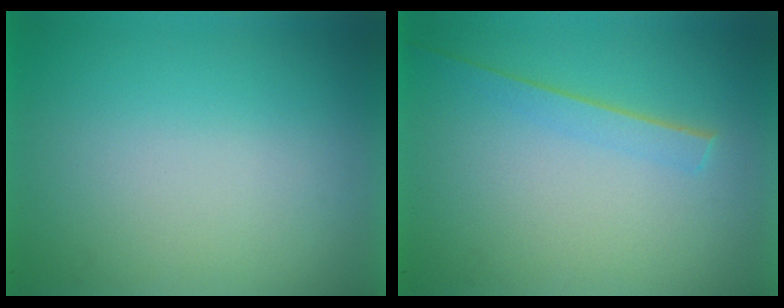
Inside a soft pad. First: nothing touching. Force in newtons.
{"total": 1.4}